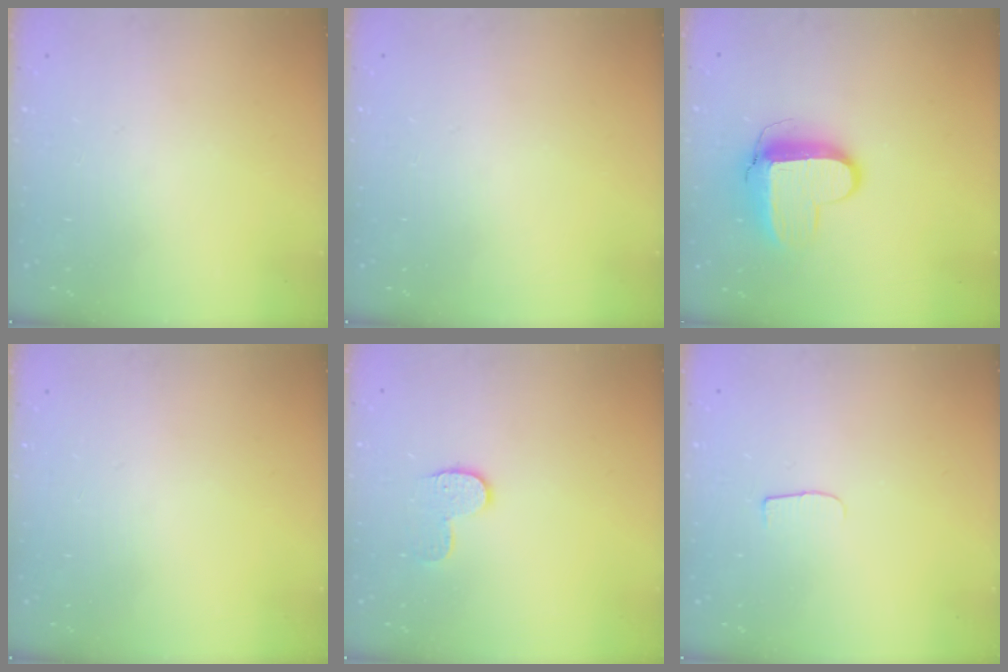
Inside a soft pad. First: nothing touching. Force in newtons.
{"total": 0.0}
{"total": 10.3, "press": 10.3, "slide": 1.2}
{"total": 0.0}
{"total": 8.1, "press": 8.1, "slide": 0.4}
{"total": 4.5, "press": 4.4, "slide": 0.5}